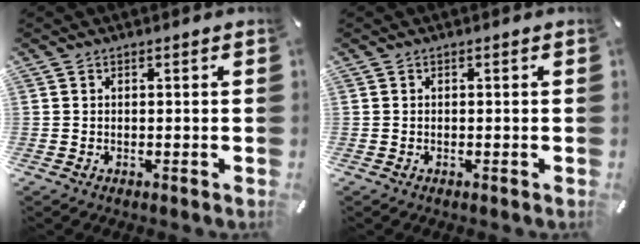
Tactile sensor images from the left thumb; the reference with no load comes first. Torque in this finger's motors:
{"motor_torque": [0.00, 0.00, 0.00, 0.00, 0.00]}